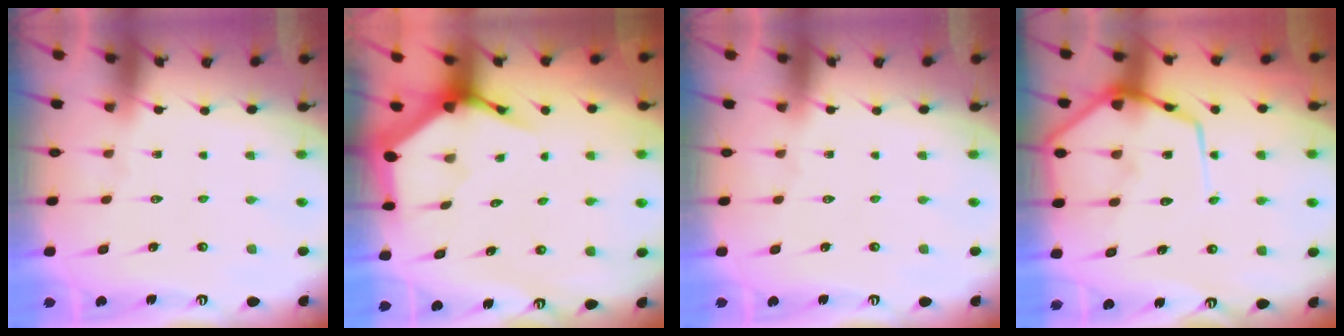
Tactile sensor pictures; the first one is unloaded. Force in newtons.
{"total": 4.7, "press": 4.6, "slide": 0.5}
{"total": 0.0}
{"total": 12.2, "press": 12.1, "slide": 1.3}